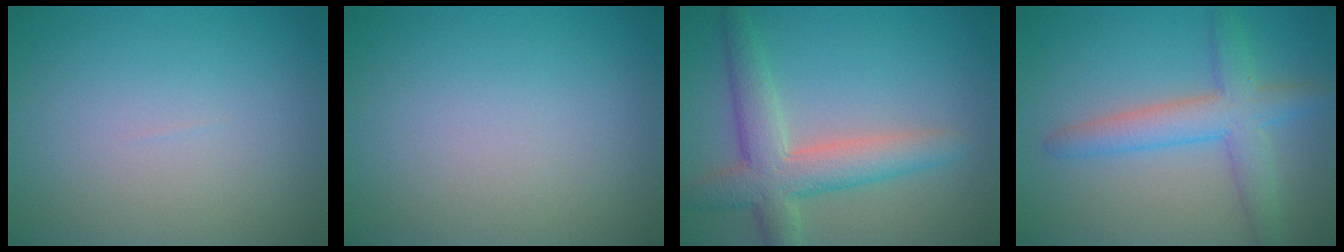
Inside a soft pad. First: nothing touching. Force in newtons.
{"total": 0.0}
{"total": 5.5, "press": 5.5, "slide": 0.3}
{"total": 4.4, "press": 4.4, "slide": 0.2}